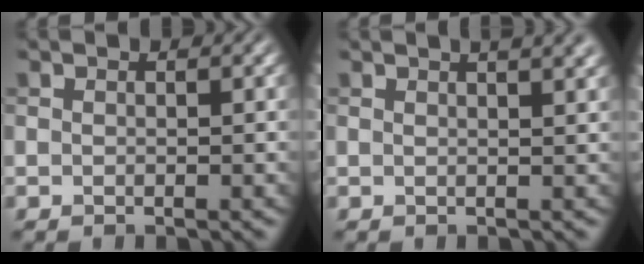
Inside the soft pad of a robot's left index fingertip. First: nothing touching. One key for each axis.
{"total": 5.3, "fx": 3.1, "fy": 2.2, "fz": 3.6, "tx": -0.012, "ty": 0.032, "tz": 0.006}